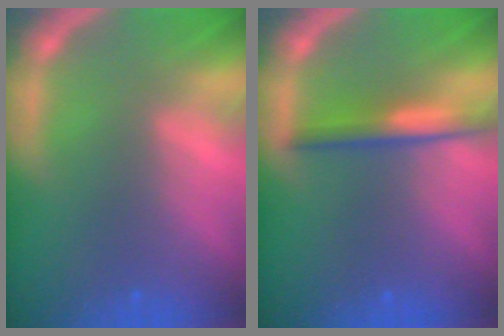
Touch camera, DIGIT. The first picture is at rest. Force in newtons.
{"total": 3.0}